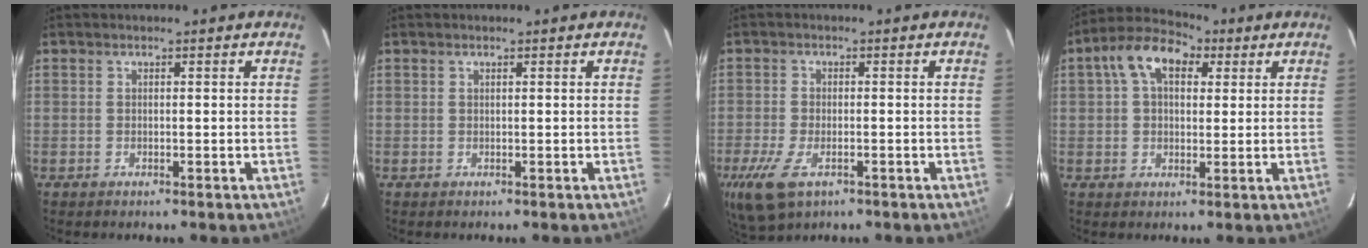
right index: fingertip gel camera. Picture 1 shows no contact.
{"total": 0.0}
{"total": 9.1, "force": [-4.5, 4.6, 6.4], "torque": [-0.153, -0.029, -0.082]}
{"total": 9.8, "force": [3.5, 6.3, 6.7], "torque": [-0.127, 0.041, 0.052]}